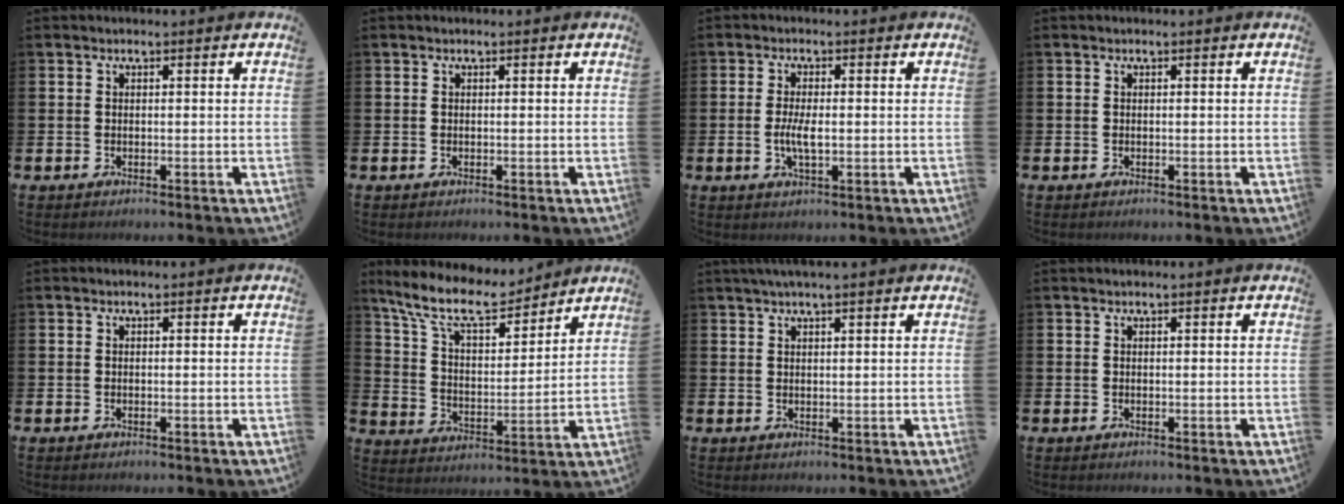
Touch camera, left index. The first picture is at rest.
{"total": 0.0}
{"total": 3.3, "force": [-0.3, 1.2, 3.1], "torque": [-0.063, -0.002, -0.010]}
{"total": 0.0}
{"total": 0.0}
{"total": 10.2, "force": [9.0, 2.7, 3.9], "torque": [-0.111, -0.049, 0.161]}
{"total": 2.0, "force": [1.7, -0.1, 1.1], "torque": [-0.022, 0.002, 0.030]}
{"total": 0.0}